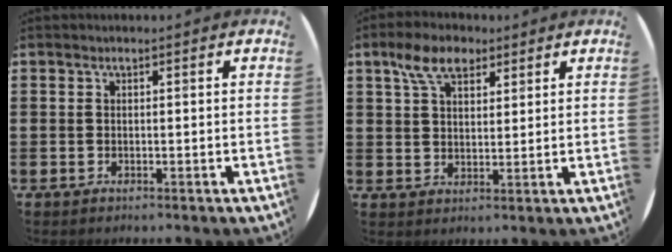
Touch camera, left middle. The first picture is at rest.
{"total": 6.2, "force": [4.2, 3.3, 3.2], "torque": [-0.058, 0.004, 0.075]}